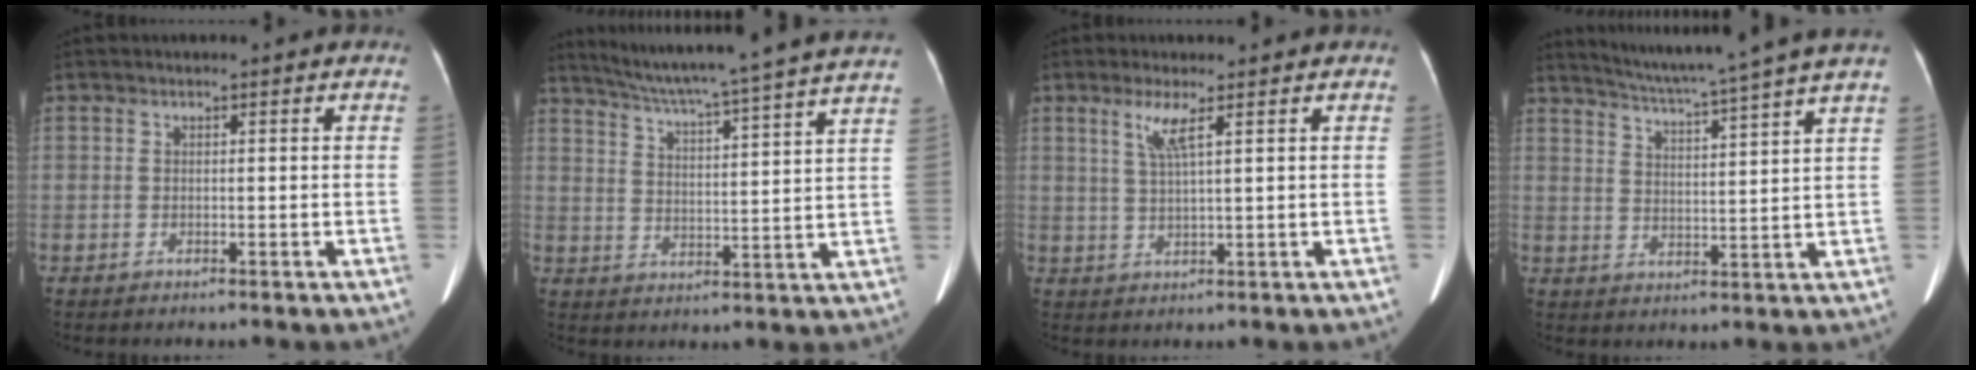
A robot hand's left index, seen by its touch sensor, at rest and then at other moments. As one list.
[{"total": 22.4, "force": [19.8, -1.7, 10.4], "torque": [-0.172, -0.032, 0.262]}, {"total": 3.5, "force": [1.7, -0.2, 3.1], "torque": [-0.070, -0.002, 0.038]}, {"total": 14.1, "force": [12.2, -2.3, 6.6], "torque": [-0.115, -0.017, 0.168]}]